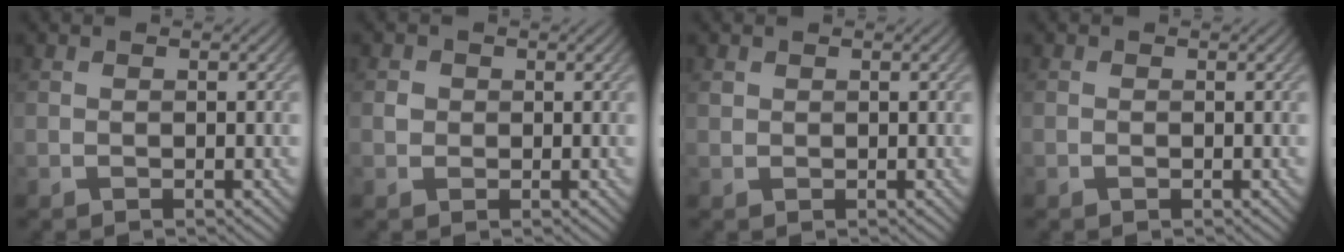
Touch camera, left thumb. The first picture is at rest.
{"total": 1.3, "force": [0.2, 1.3, 0.3], "torque": [-0.006, 0.000, 0.001]}
{"total": 0.8, "force": [0.5, 0.6, 0.2], "torque": [-0.006, -0.001, 0.013]}
{"total": 0.0}